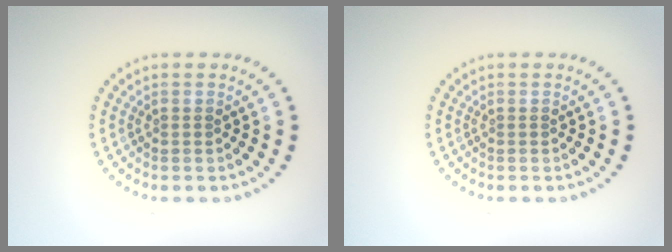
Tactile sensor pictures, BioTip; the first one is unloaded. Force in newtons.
{"total": 0.0}